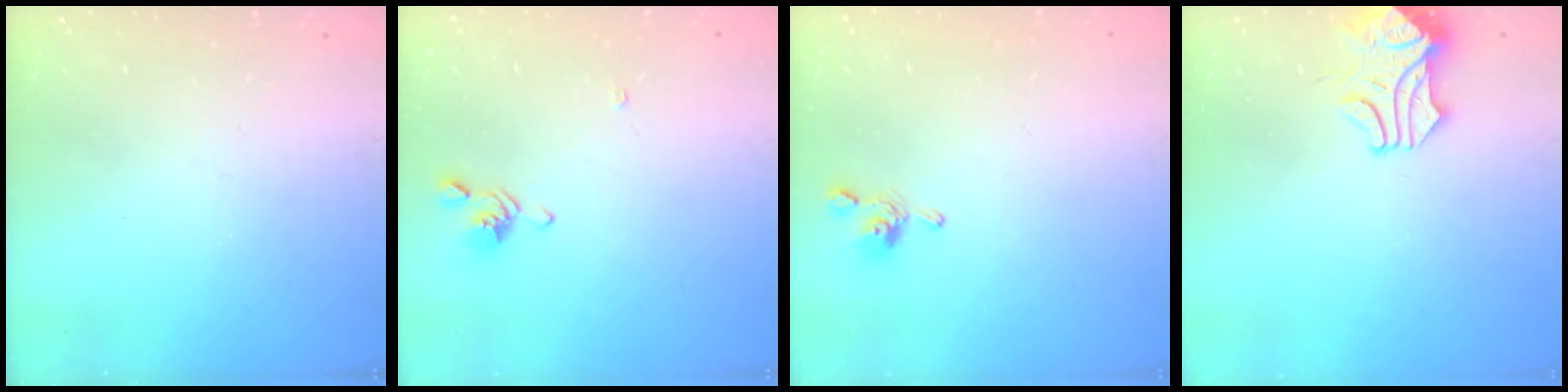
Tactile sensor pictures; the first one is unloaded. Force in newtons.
{"total": 1.9, "press": 1.8, "slide": 0.4}
{"total": 2.9, "press": 2.9, "slide": 0.0}
{"total": 0.6, "press": 0.5, "slide": 0.2}